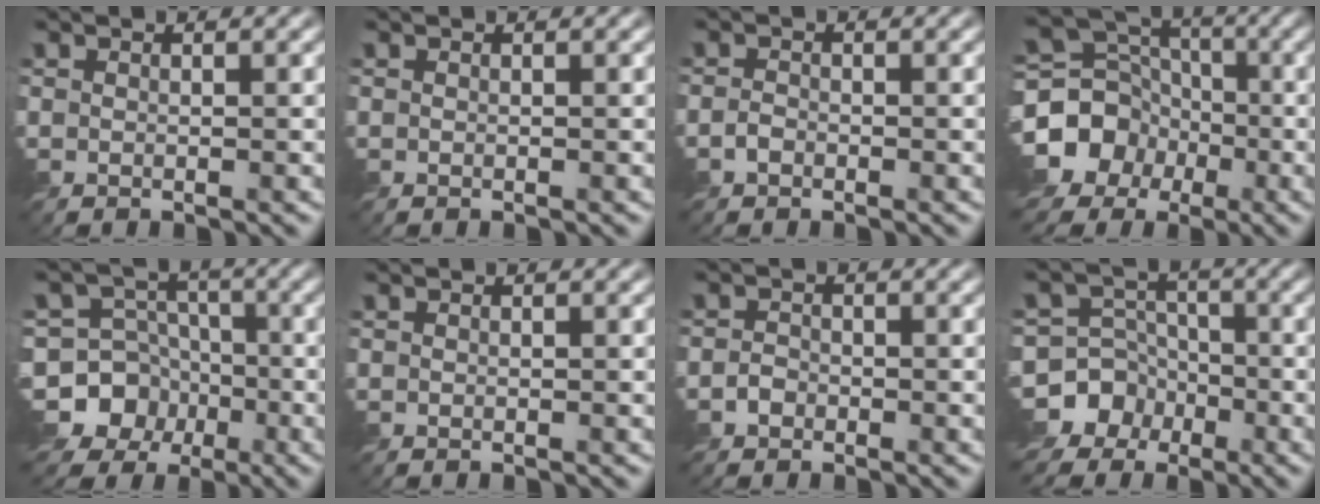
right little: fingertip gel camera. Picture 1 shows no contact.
{"total": 0.0}
{"total": 0.9, "force": [-0.5, 0.5, 0.4], "torque": [-0.008, 0.001, -0.014]}
{"total": 9.2, "force": [-4.0, 7.7, 3.0], "torque": [-0.067, -0.006, -0.094]}
{"total": 11.7, "force": [-5.5, 10.1, 2.0], "torque": [-0.051, -0.016, -0.106]}
{"total": 0.0}
{"total": 1.1, "force": [-0.7, 0.9, 0.3], "torque": [-0.003, 0.003, -0.015]}
{"total": 10.3, "force": [-5.7, 8.5, 1.3], "torque": [-0.027, -0.014, -0.110]}